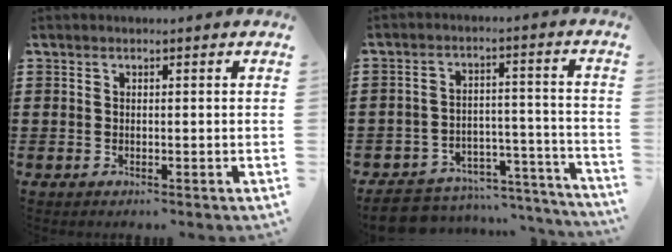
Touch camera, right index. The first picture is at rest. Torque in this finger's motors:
{"motor_torque": [-1.21, 0.62, -1.05, -0.21]}